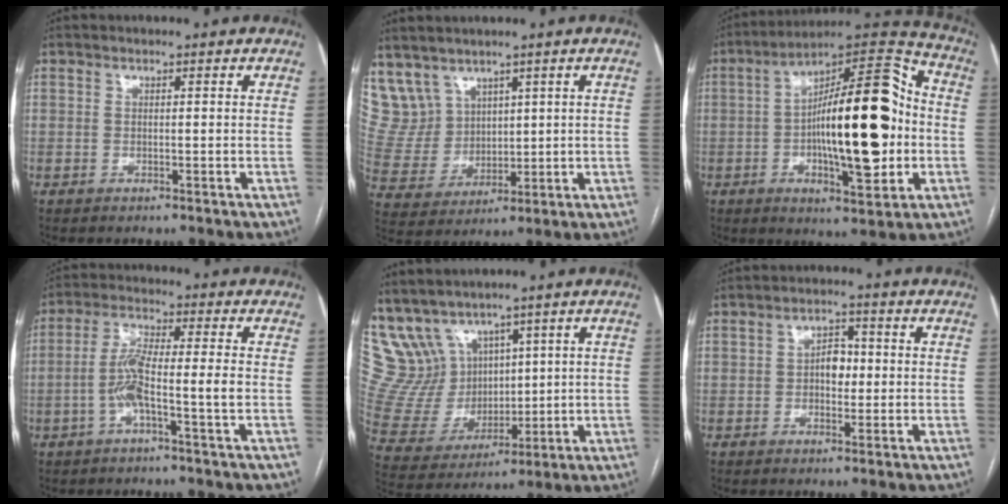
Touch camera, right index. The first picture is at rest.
{"total": 8.7, "force": [6.1, 6.1, 1.0], "torque": [-0.039, 0.028, 0.146]}
{"total": 21.9, "force": [-1.6, 5.6, 21.1], "torque": [-0.340, 0.026, -0.021]}
{"total": 6.5, "force": [-1.9, 0.0, 6.2], "torque": [-0.128, 0.015, -0.037]}
{"total": 12.9, "force": [8.9, 8.6, 3.5], "torque": [-0.103, 0.046, 0.210]}
{"total": 3.7, "force": [-0.2, 2.2, 3.0], "torque": [-0.047, 0.012, -0.003]}